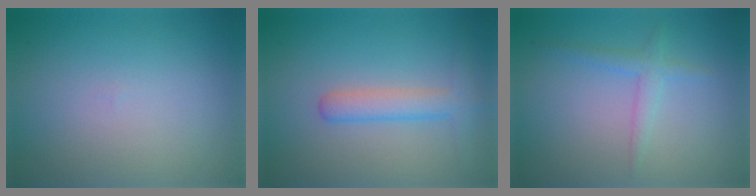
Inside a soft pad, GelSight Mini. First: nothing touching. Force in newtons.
{"total": 3.0, "press": 3.0, "slide": 0.0}
{"total": 1.7, "press": 1.7, "slide": 0.1}